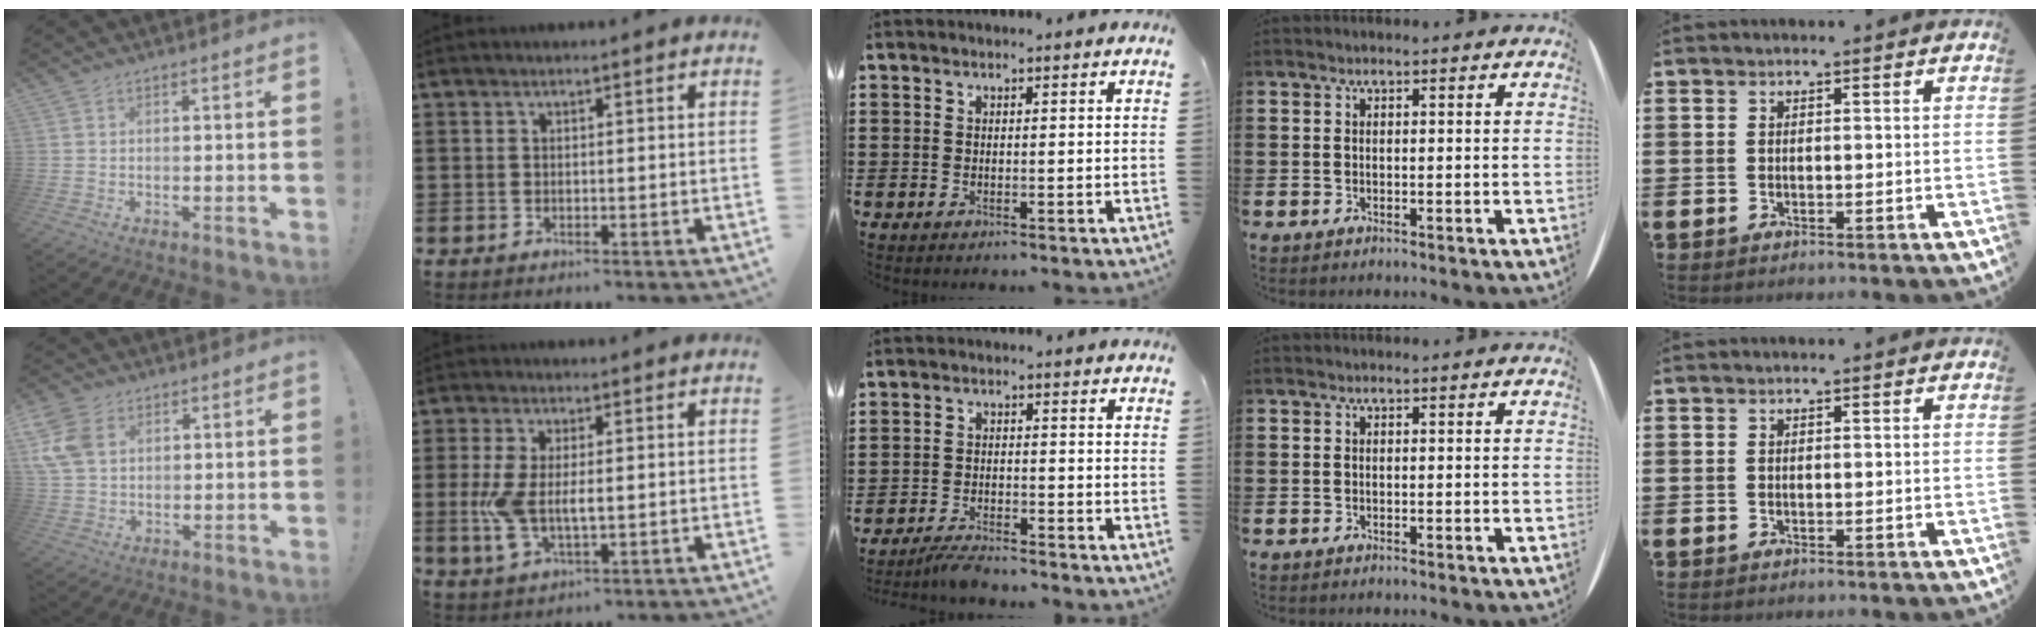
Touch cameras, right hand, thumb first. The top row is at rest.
{"thumb": {"total": 11.1, "force": [3.7, 7.8, 7.0], "torque": [-0.151, 0.000, 0.073]}, "index": {"total": 6.6, "force": [-0.2, 3.1, 5.8], "torque": [-0.143, -0.005, -0.011]}, "middle": {"total": 2.9, "force": [-2.8, 0.1, 0.6], "torque": [-0.014, 0.002, -0.057]}}